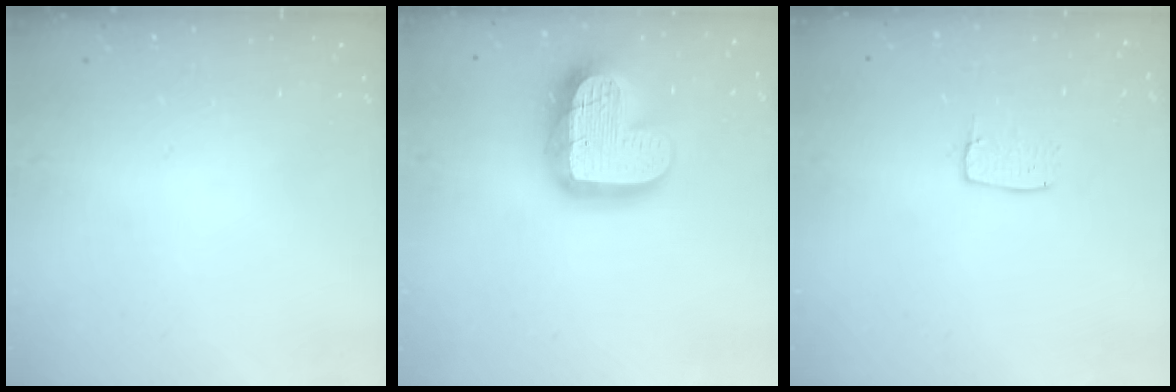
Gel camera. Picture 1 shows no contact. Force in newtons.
{"total": 20.3, "press": 20.3, "slide": 1.8}
{"total": 4.4, "press": 4.4, "slide": 0.3}